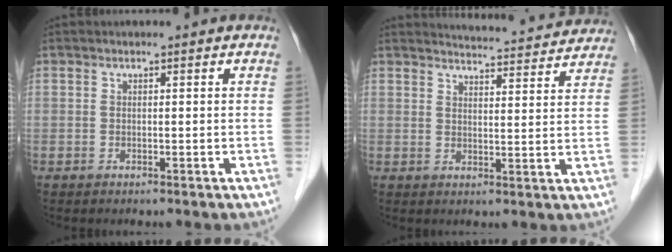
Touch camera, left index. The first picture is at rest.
{"total": 12.8, "force": [12.5, 1.4, 2.4], "torque": [-0.023, -0.009, 0.140]}